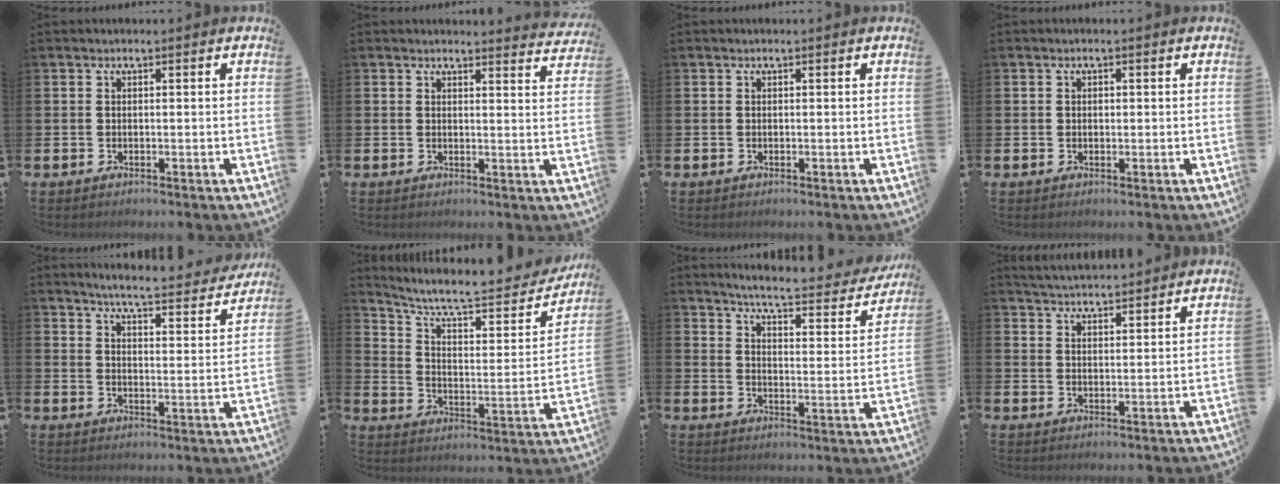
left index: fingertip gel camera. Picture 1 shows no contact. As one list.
[{"total": 2.7, "force": [2.6, 0.2, 0.0], "torque": [0.006, -0.020, 0.045]}, {"total": 0.0}, {"total": 0.7, "force": [0.2, 0.6, 0.2], "torque": [0.004, 0.003, 0.000]}, {"total": 5.5, "force": [5.3, 0.0, 1.4], "torque": [-0.034, -0.044, 0.086]}, {"total": 8.4, "force": [7.0, 2.3, 4.0], "torque": [-0.105, -0.048, 0.115]}, {"total": 5.1, "force": [4.9, 0.2, 1.6], "torque": [-0.049, -0.040, 0.075]}, {"total": 4.2, "force": [4.2, 0.1, -0.1], "torque": [-0.006, -0.025, 0.076]}]